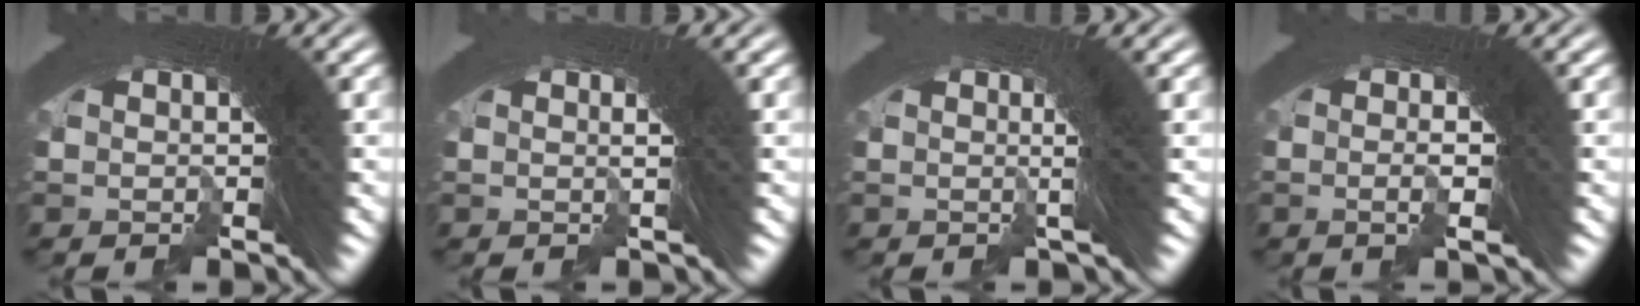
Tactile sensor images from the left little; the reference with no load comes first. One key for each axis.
{"total": 2.5, "fx": 0.9, "fy": 1.1, "fz": 2.0, "tx": -0.034, "ty": 0.011, "tz": 0.006}
{"total": 2.8, "fx": 0.9, "fy": 0.7, "fz": 2.6, "tx": -0.040, "ty": 0.019, "tz": 0.001}
{"total": 3.6, "fx": 0.6, "fy": 1.9, "fz": 3.0, "tx": -0.032, "ty": 0.019, "tz": -0.006}